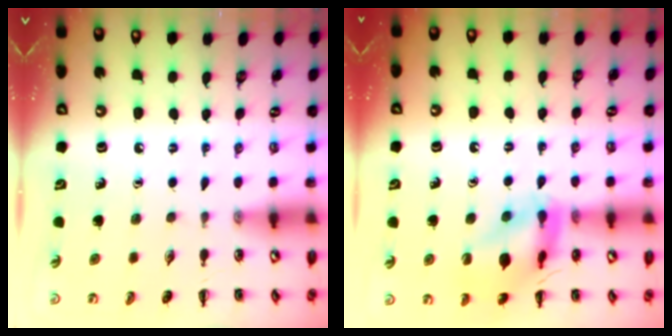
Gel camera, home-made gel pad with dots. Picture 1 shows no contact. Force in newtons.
{"total": 14.9, "press": 14.8, "slide": 1.6}